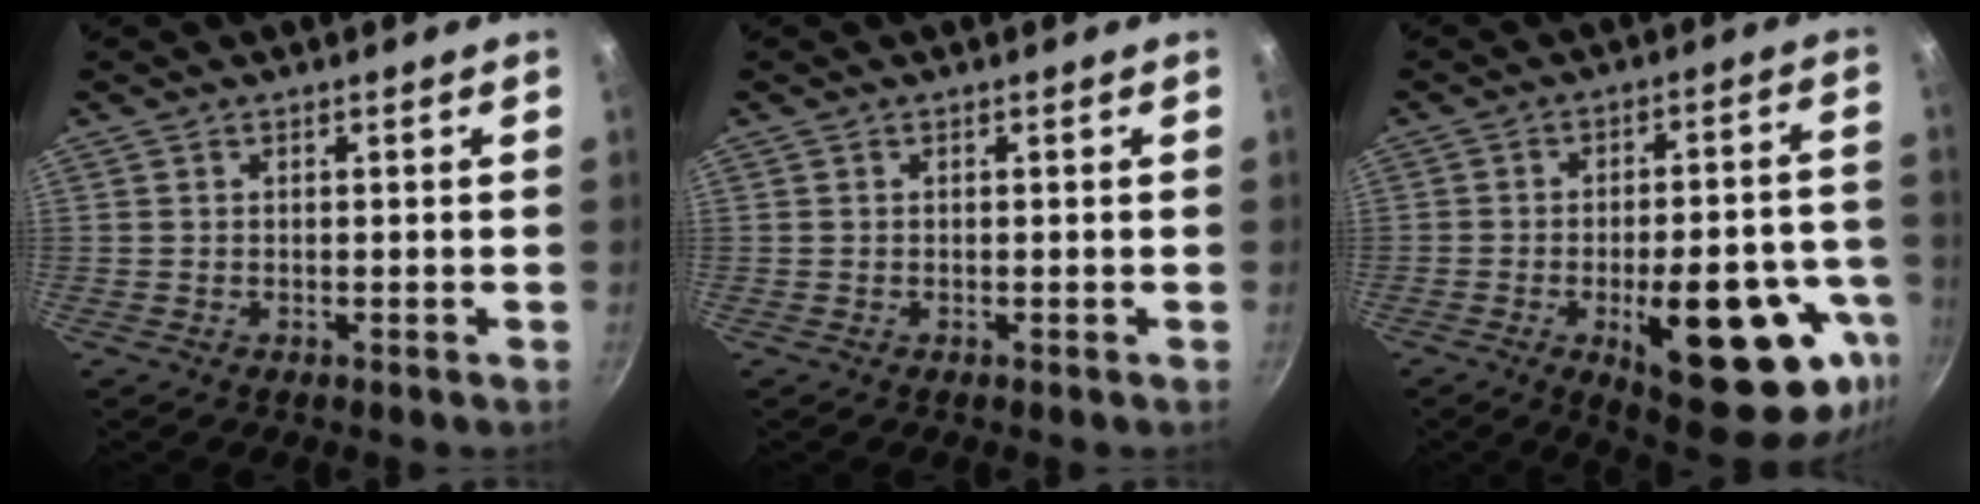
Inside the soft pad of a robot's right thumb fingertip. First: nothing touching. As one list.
[{"total": 0.0}, {"total": 23.4, "force": [-8.8, 9.3, 19.6], "torque": [-0.211, 0.019, -0.109]}]